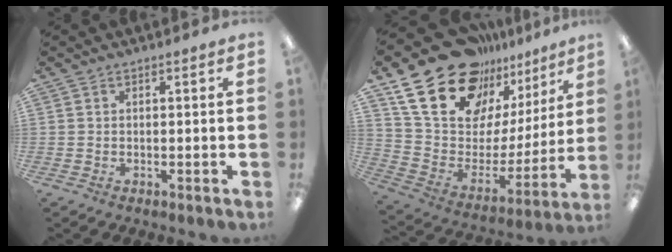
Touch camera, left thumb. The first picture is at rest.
{"total": 24.7, "force": [17.8, 13.4, 10.8], "torque": [-0.190, -0.121, 0.335]}